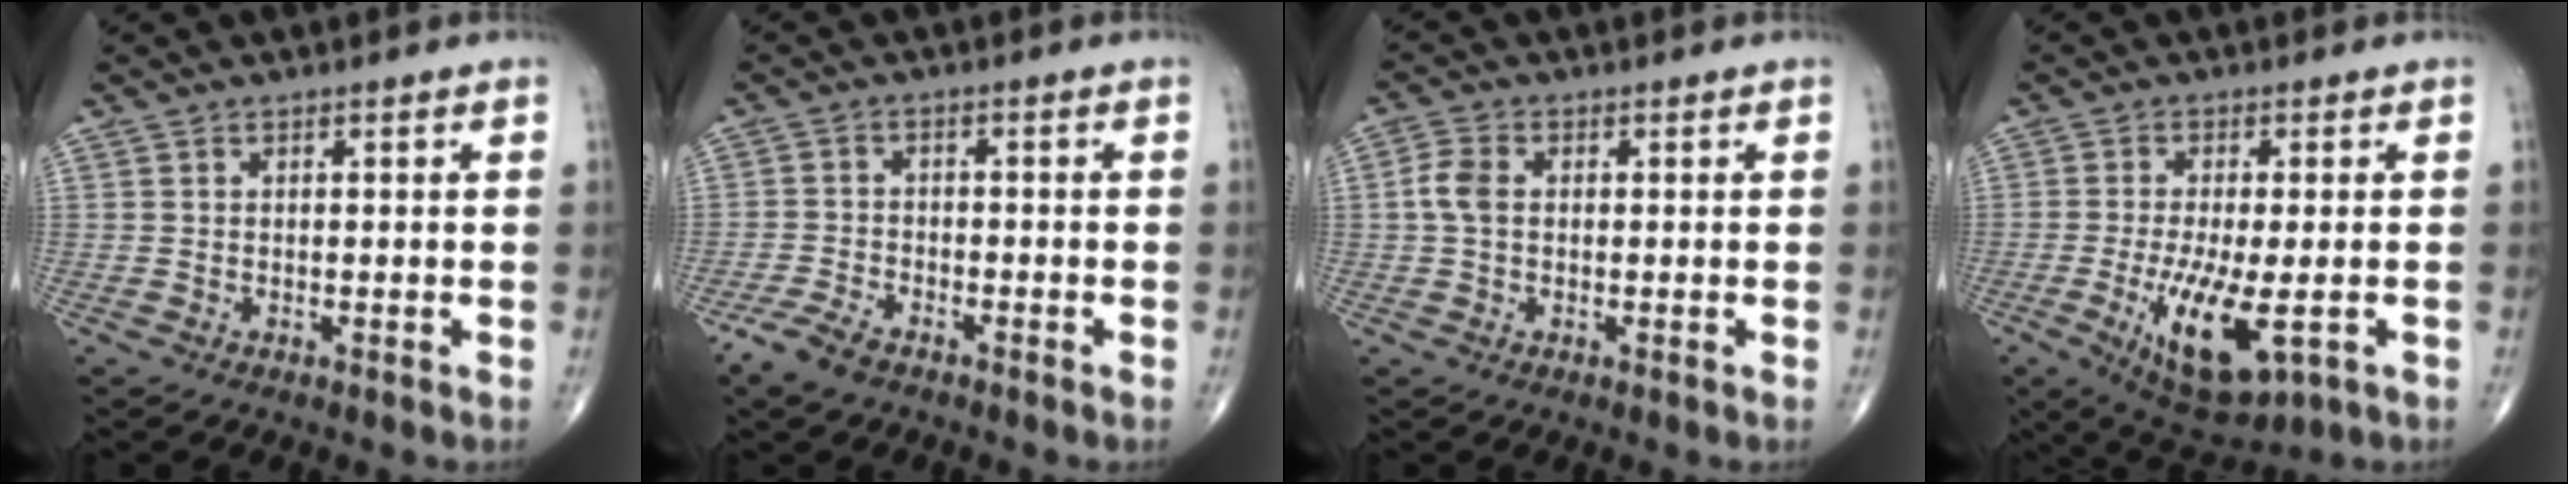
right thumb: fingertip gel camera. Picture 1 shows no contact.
{"total": 4.9, "force": [-3.6, 2.1, 2.6], "torque": [-0.058, 0.009, -0.066]}
{"total": 3.8, "force": [0.2, 2.6, 2.8], "torque": [-0.065, 0.011, -0.001]}
{"total": 12.0, "force": [-3.3, 4.1, 10.8], "torque": [-0.190, -0.019, -0.042]}